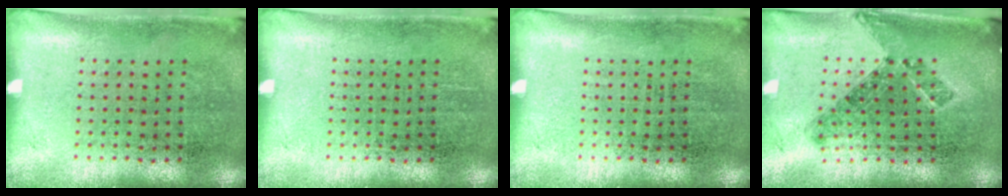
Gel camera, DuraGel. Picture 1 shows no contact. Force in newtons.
{"total": 0.0}
{"total": 0.0}
{"total": 0.8, "press": 0.7, "slide": 0.3}